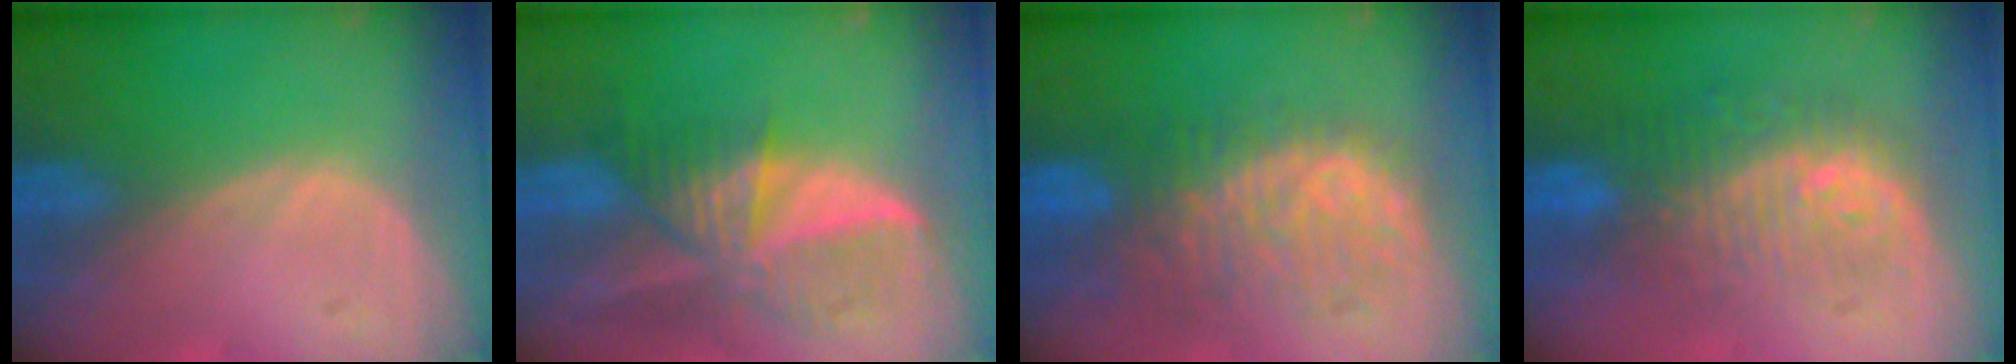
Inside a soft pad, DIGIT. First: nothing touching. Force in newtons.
{"total": 9.4, "press": 8.3, "slide": 4.6}
{"total": 10.3, "press": 9.4, "slide": 4.3}
{"total": 9.2, "press": 9.0, "slide": 1.8}